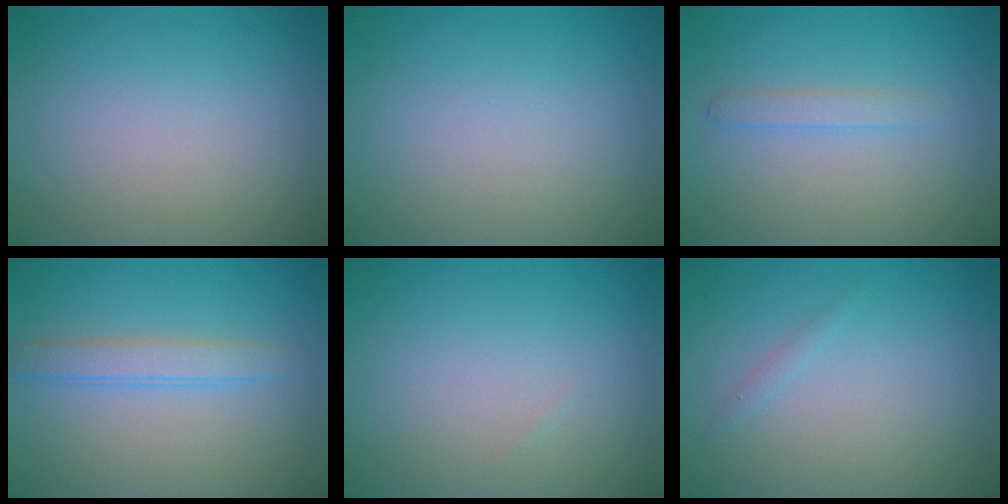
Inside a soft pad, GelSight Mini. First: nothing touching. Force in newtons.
{"total": 0.0}
{"total": 1.3, "press": 1.3, "slide": 0.1}
{"total": 2.2, "press": 2.2, "slide": 0.1}
{"total": 0.0}
{"total": 0.5, "press": 0.5, "slide": 0.0}